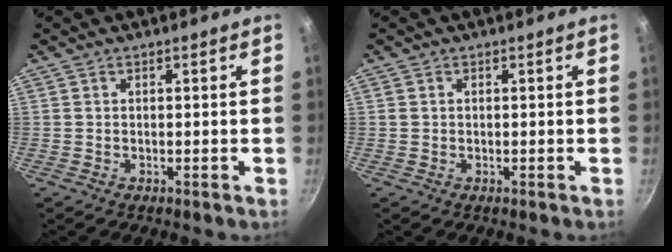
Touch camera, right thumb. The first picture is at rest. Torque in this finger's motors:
{"motor_torque": [0.25, -0.07, -0.31, 0.14, -0.03]}